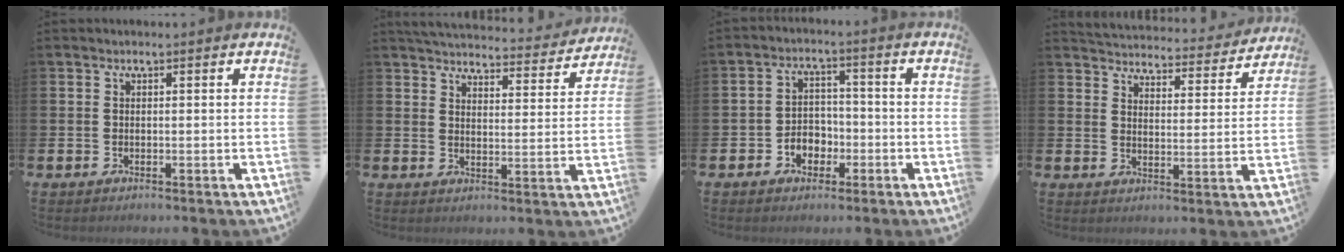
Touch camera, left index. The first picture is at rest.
{"total": 4.9, "force": [4.8, 0.7, 0.7], "torque": [-0.025, -0.038, 0.081]}
{"total": 3.5, "force": [-1.7, 2.9, 1.1], "torque": [-0.022, 0.000, -0.040]}
{"total": 4.4, "force": [4.4, 0.6, 0.1], "torque": [-0.016, -0.041, 0.071]}